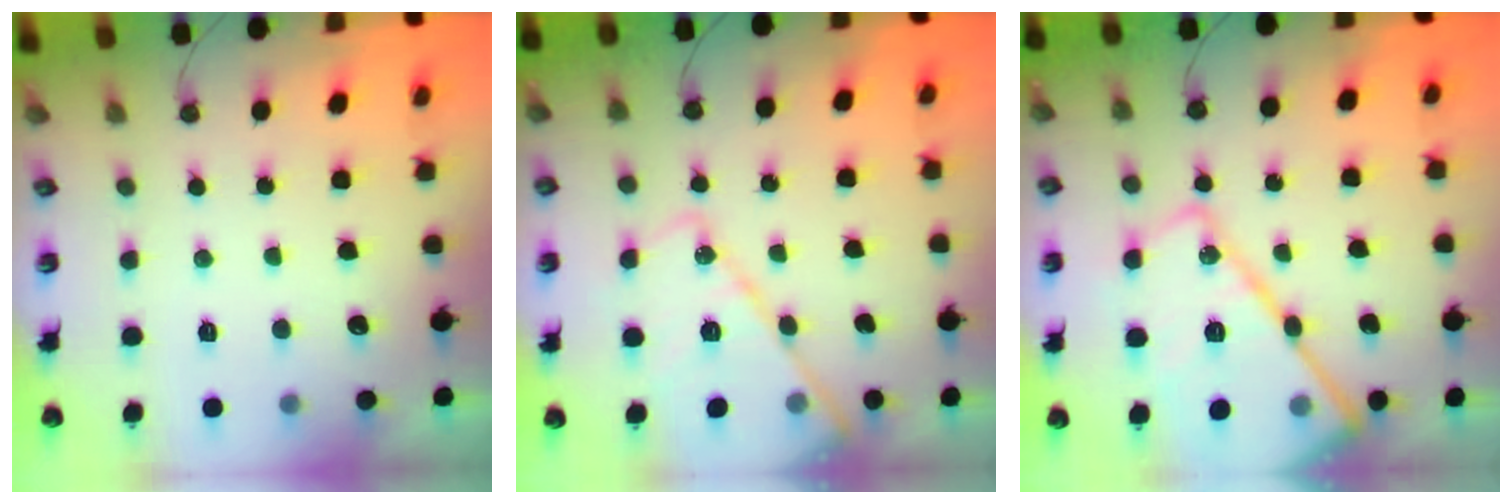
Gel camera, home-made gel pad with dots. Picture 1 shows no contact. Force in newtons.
{"total": 15.7, "press": 15.6, "slide": 1.7}
{"total": 25.1, "press": 25.0, "slide": 2.5}